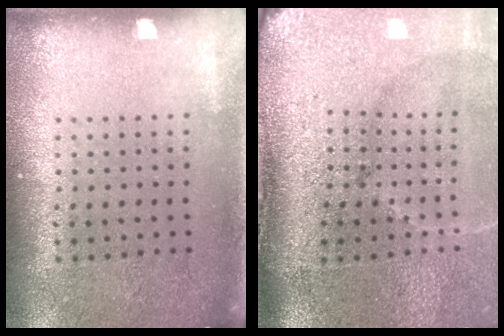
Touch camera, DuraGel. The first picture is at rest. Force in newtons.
{"total": 5.0, "press": 4.2, "slide": 2.7}